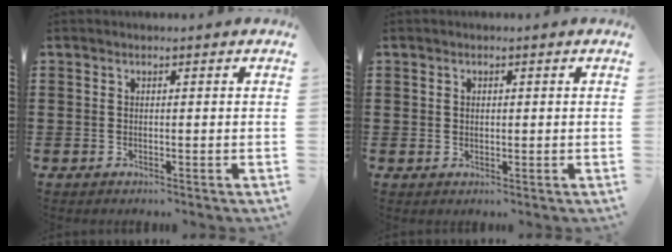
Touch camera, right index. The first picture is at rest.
{"total": 0.7, "force": [0.5, 0.3, 0.3], "torque": [-0.007, 0.005, 0.010]}